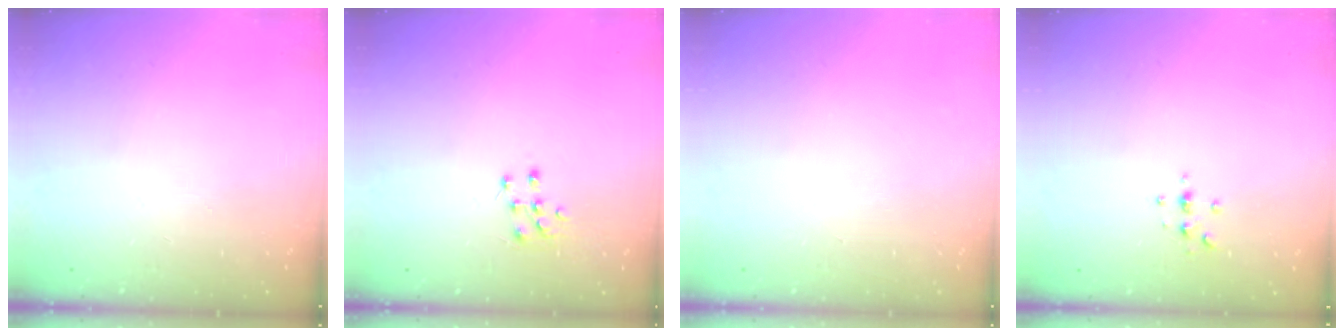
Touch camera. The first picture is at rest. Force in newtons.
{"total": 7.2, "press": 7.1, "slide": 0.7}
{"total": 0.0}
{"total": 2.3, "press": 2.3, "slide": 0.2}